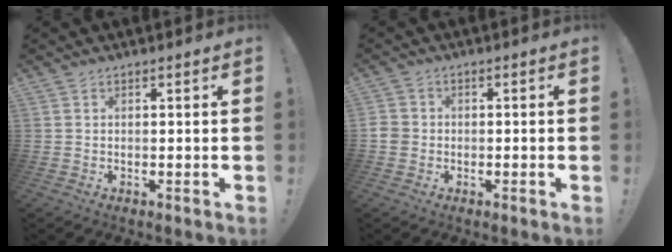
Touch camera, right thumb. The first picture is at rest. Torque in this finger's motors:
{"motor_torque": [0.25, 0.06, -0.03, 0.08, 0.00]}